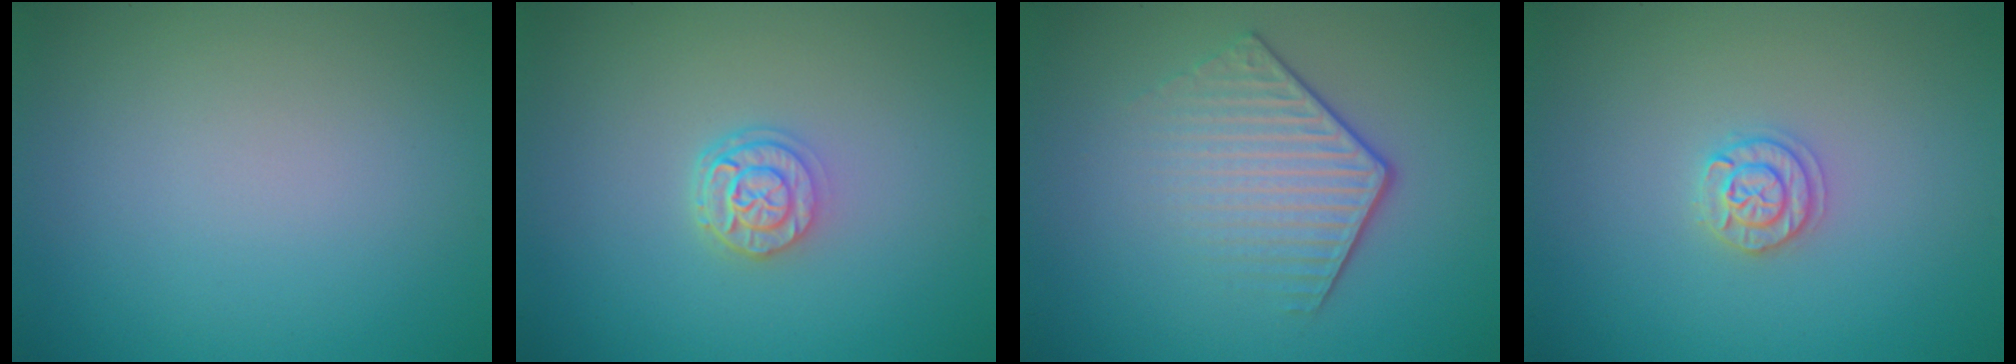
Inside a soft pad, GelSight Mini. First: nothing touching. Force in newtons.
{"total": 2.7, "press": 2.1, "slide": 1.7}
{"total": 4.2, "press": 3.0, "slide": 2.9}
{"total": 1.7, "press": 1.7, "slide": 0.2}